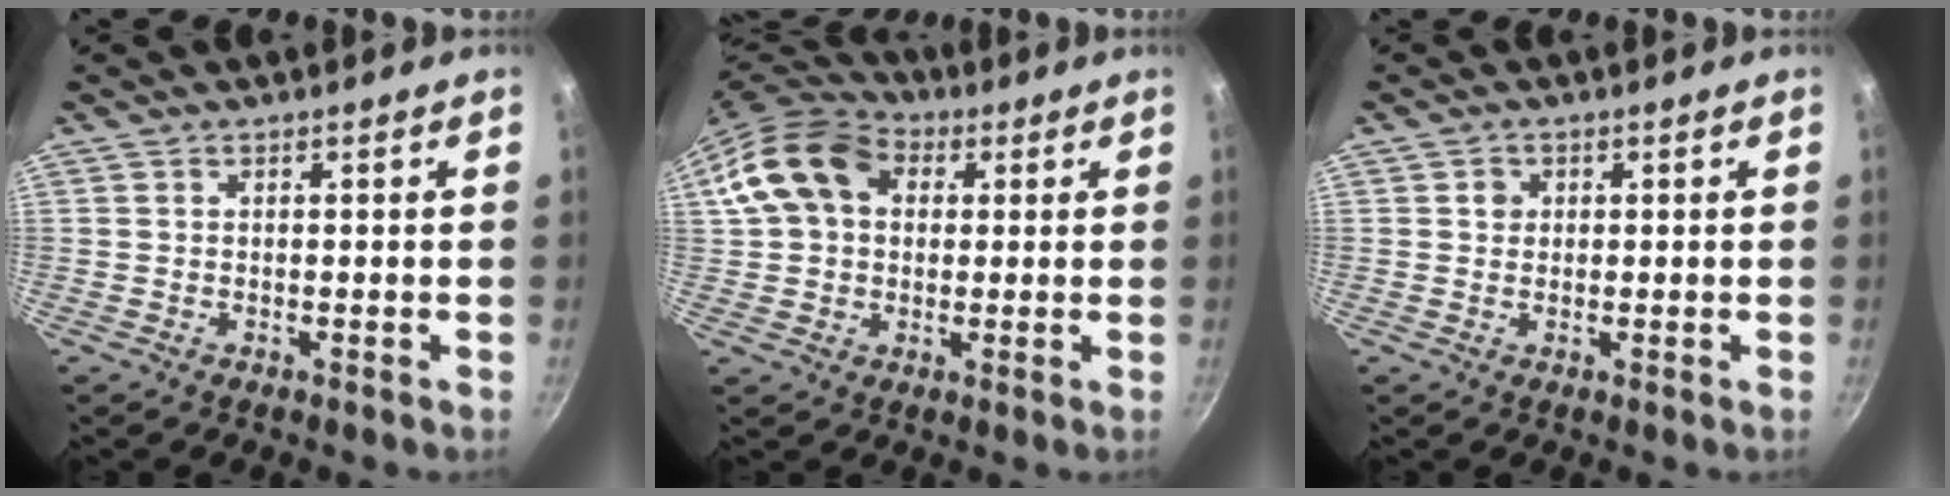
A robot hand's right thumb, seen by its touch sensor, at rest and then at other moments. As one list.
[{"total": 14.1, "force": [3.4, 10.7, 8.6], "torque": [-0.137, 0.024, 0.045]}, {"total": 1.8, "force": [0.4, 1.6, 0.5], "torque": [-0.002, 0.003, 0.004]}]